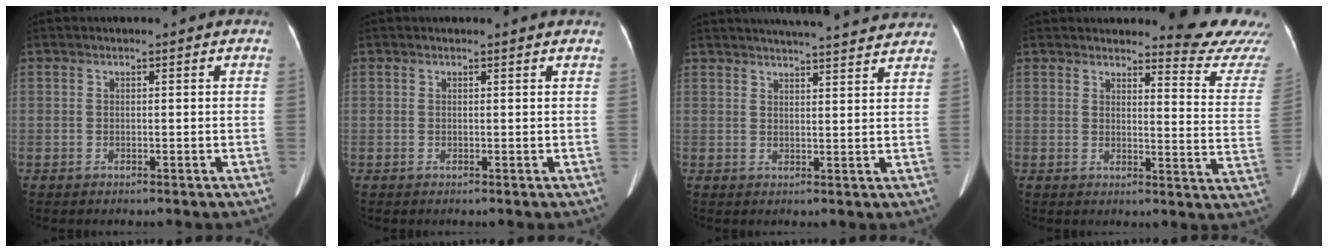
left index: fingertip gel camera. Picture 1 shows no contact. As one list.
[{"total": 1.2, "force": [1.2, 0.0, 0.3], "torque": [-0.014, 0.002, 0.009]}, {"total": 16.3, "force": [15.3, 1.4, 5.5], "torque": [-0.079, 0.017, 0.191]}, {"total": 11.4, "force": [11.3, 0.0, 1.3], "torque": [0.001, -0.104, 0.105]}]